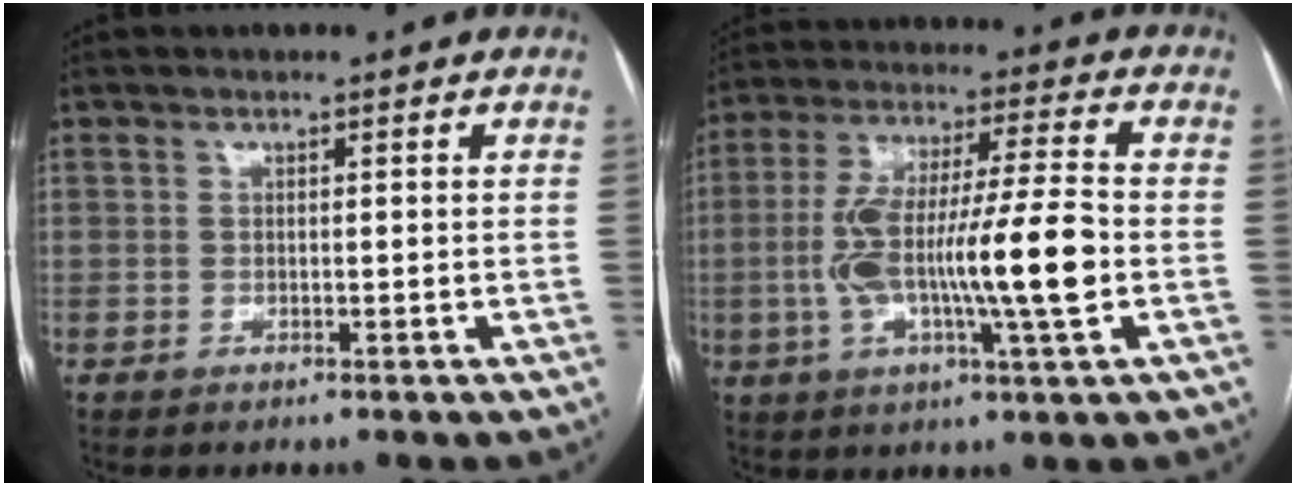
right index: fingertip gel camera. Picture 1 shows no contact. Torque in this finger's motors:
{"motor_torque": [1.70, -0.44, 1.05, 0.21]}